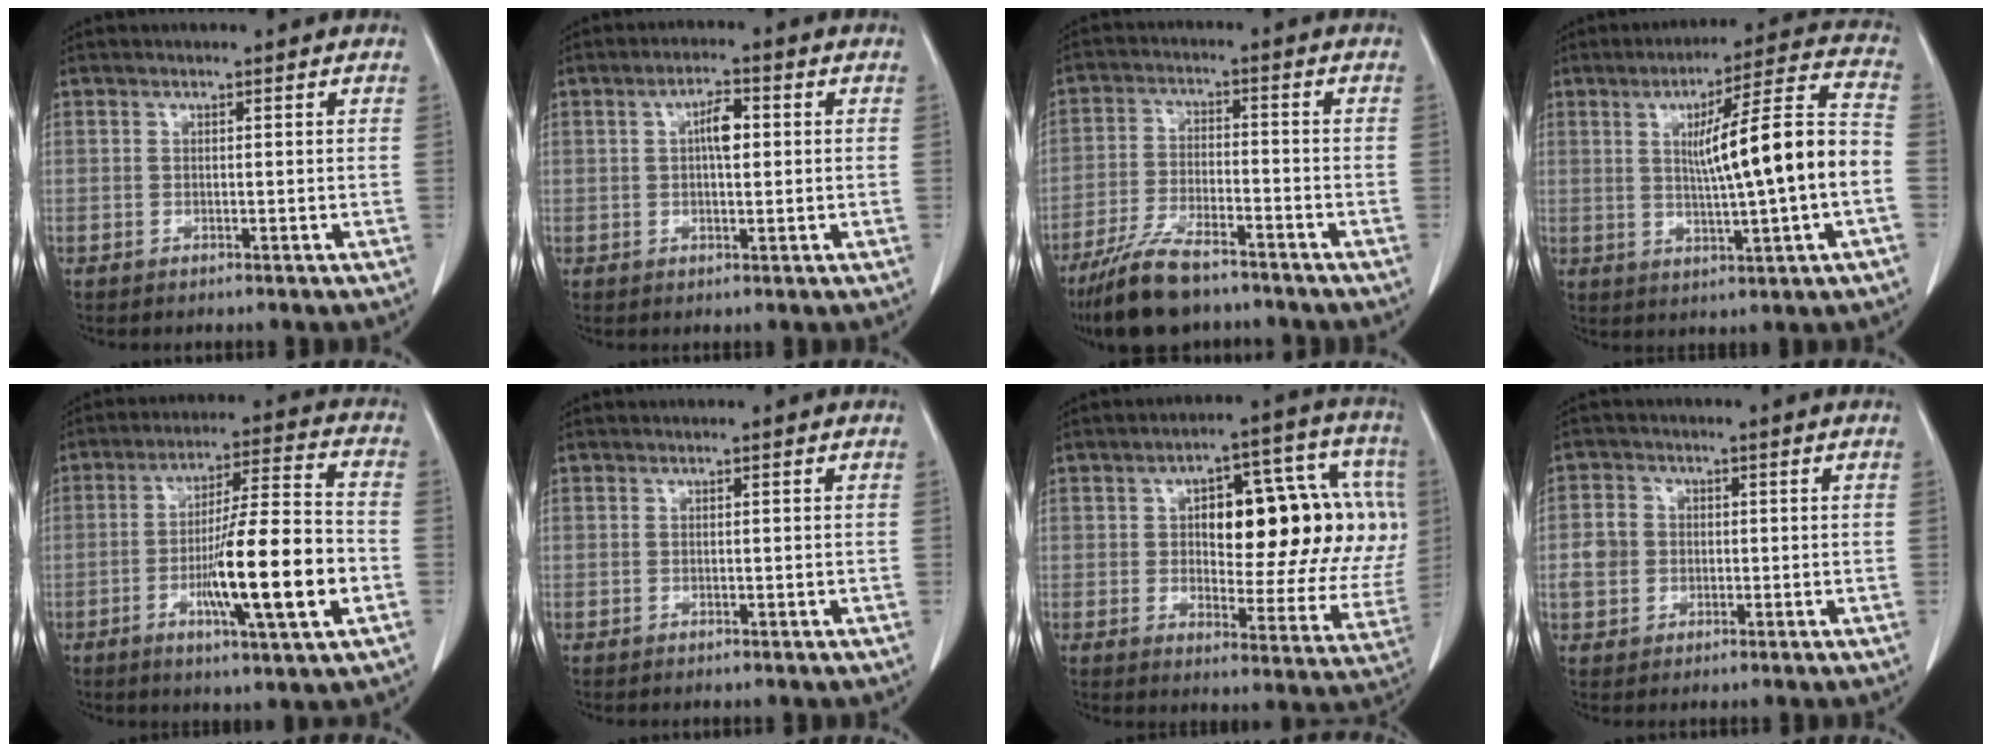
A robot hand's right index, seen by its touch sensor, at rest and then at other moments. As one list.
[{"total": 3.8, "force": [0.5, 1.2, 3.5], "torque": [-0.062, 0.007, 0.007]}, {"total": 10.9, "force": [-8.8, 2.6, 6.0], "torque": [-0.119, -0.024, -0.156]}, {"total": 14.7, "force": [-0.5, -0.1, 14.7], "torque": [-0.221, 0.016, -0.008]}, {"total": 15.6, "force": [-4.3, 0.8, 15.0], "torque": [-0.248, -0.005, -0.070]}, {"total": 0.0}, {"total": 21.9, "force": [3.8, 8.9, 19.7], "torque": [-0.237, 0.040, 0.061]}, {"total": 4.2, "force": [-0.2, 3.8, 1.7], "torque": [-0.043, 0.013, -0.001]}]